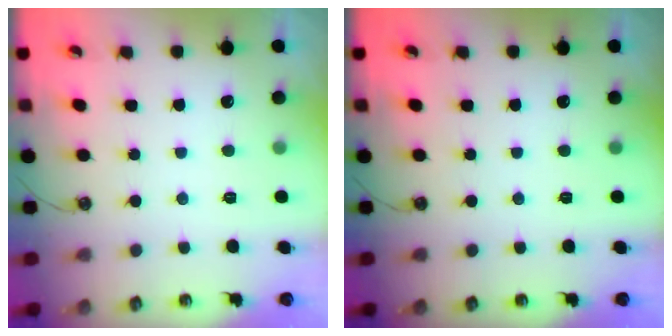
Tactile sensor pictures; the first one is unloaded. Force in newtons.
{"total": 0.0}